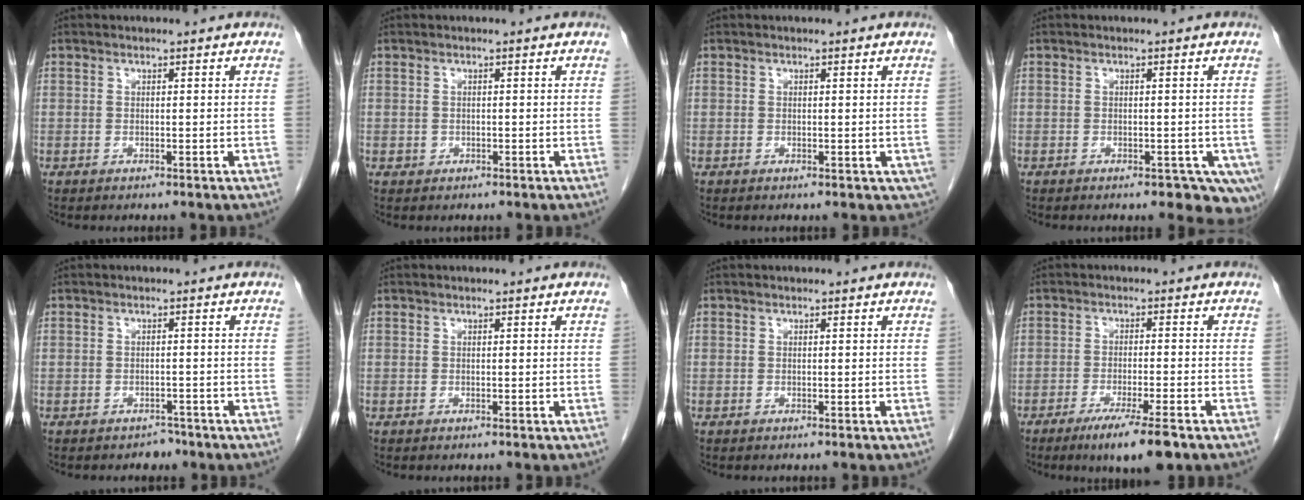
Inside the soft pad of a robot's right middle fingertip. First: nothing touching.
{"total": 0.7, "force": [-0.1, 0.6, 0.1], "torque": [-0.001, 0.003, -0.001]}
{"total": 1.4, "force": [-0.2, 1.0, 0.9], "torque": [-0.005, 0.000, 0.002]}
{"total": 7.4, "force": [-4.2, 3.6, 4.9], "torque": [-0.052, -0.012, -0.054]}
{"total": 1.7, "force": [-1.4, 1.0, 0.1], "torque": [-0.004, 0.004, -0.020]}
{"total": 0.0}
{"total": 0.0}
{"total": 7.7, "force": [-5.1, 0.3, 5.8], "torque": [-0.092, -0.018, -0.081]}